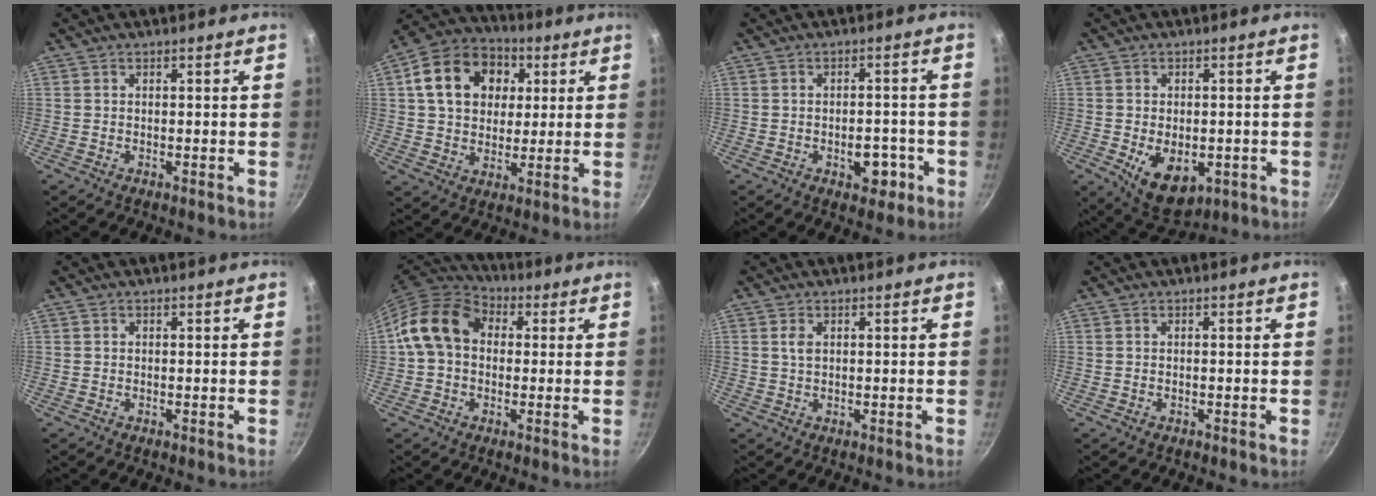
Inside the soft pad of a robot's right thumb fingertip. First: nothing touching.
{"total": 16.9, "force": [4.4, 13.0, 9.9], "torque": [-0.145, 0.018, 0.064]}
{"total": 5.6, "force": [-2.2, 3.3, 3.9], "torque": [-0.027, 0.014, -0.026]}
{"total": 9.9, "force": [-2.6, 6.2, 7.2], "torque": [-0.087, -0.007, -0.020]}
{"total": 0.0}
{"total": 12.7, "force": [1.3, 9.8, 7.9], "torque": [-0.110, 0.027, 0.003]}
{"total": 1.9, "force": [0.5, 1.1, 1.4], "torque": [-0.024, -0.001, 0.011]}
{"total": 0.0}